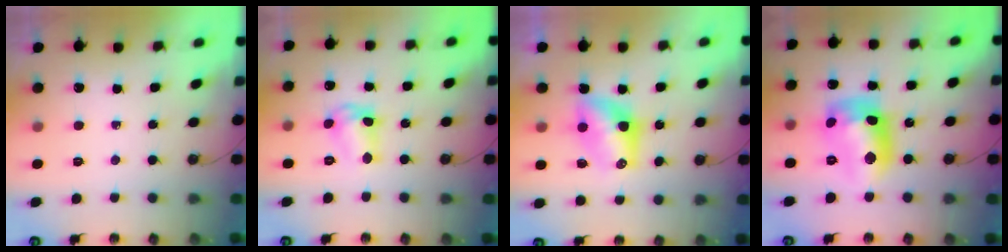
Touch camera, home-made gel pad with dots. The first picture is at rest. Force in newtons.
{"total": 9.2, "press": 9.1, "slide": 0.8}
{"total": 9.2, "press": 8.7, "slide": 3.0}
{"total": 13.6, "press": 13.6, "slide": 1.2}